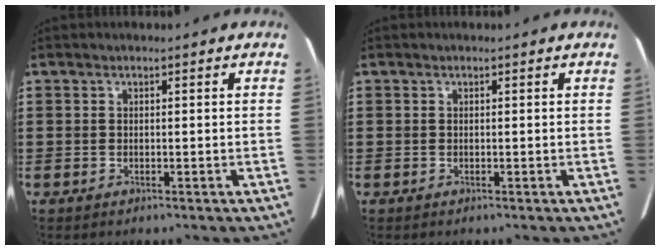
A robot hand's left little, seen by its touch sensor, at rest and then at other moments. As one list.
[{"total": 0.0}]